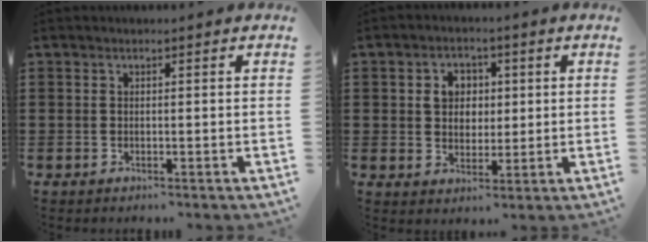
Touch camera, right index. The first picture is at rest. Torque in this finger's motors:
{"motor_torque": [0.12, 0.10, 0.28, 0.06]}